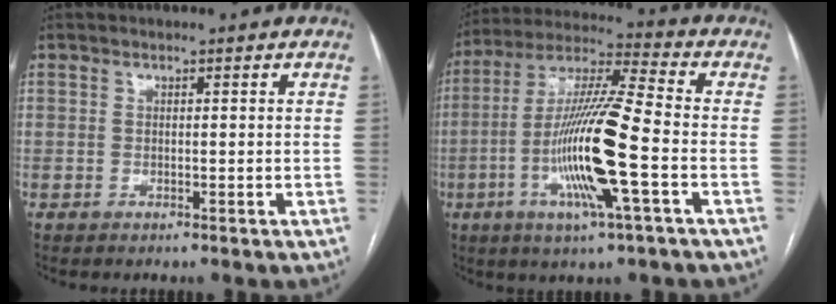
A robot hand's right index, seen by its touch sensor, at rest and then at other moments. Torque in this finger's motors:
{"motor_torque": [2.14, 0.00, 1.05, 0.21]}